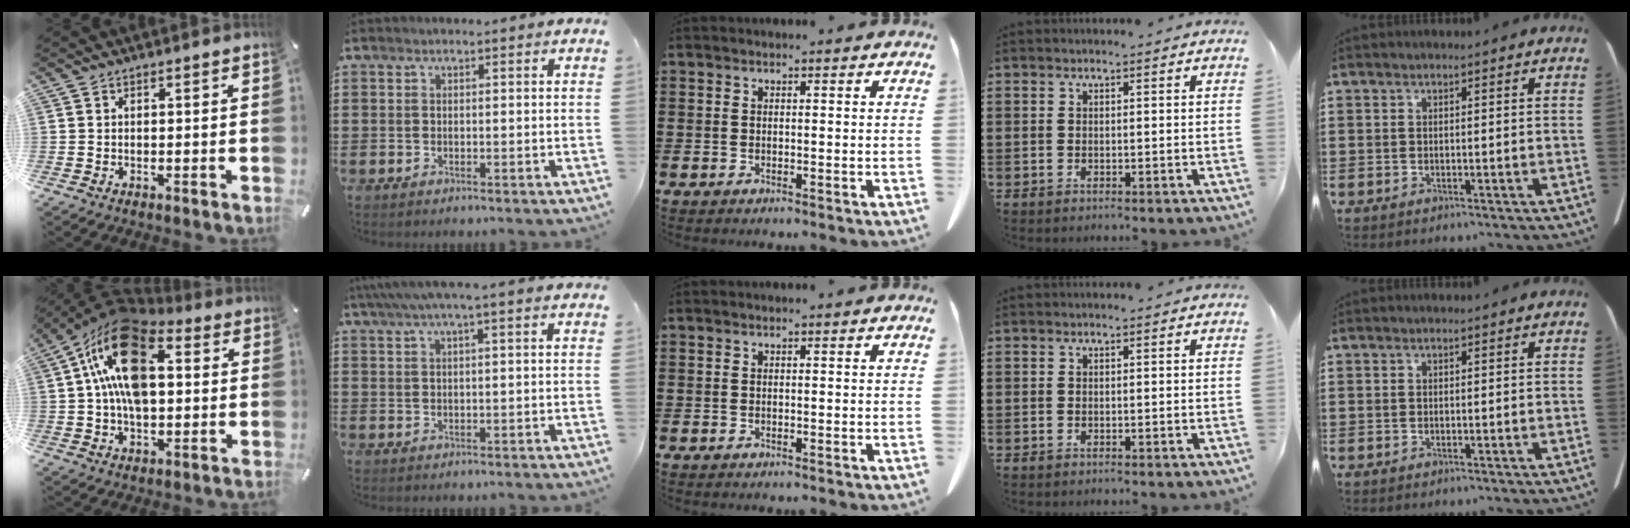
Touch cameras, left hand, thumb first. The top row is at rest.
{"thumb": {"total": 18.7, "force": [4.8, 11.6, 13.9], "torque": [-0.272, -0.004, 0.083]}, "index": {"total": 3.2, "force": [2.2, -0.2, 2.3], "torque": [-0.051, 0.000, 0.038]}}